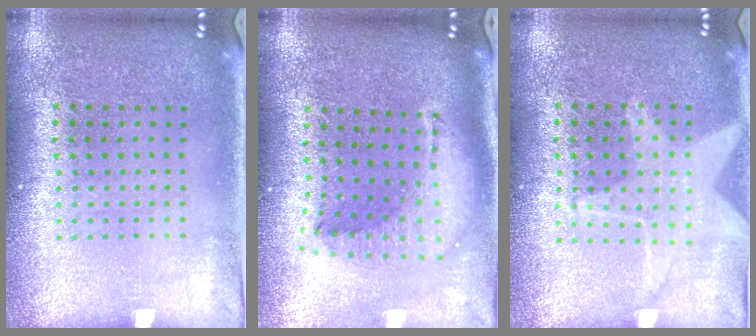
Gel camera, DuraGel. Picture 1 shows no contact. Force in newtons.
{"total": 1.8, "press": 1.4, "slide": 1.0}
{"total": 1.2, "press": 1.2, "slide": 0.3}